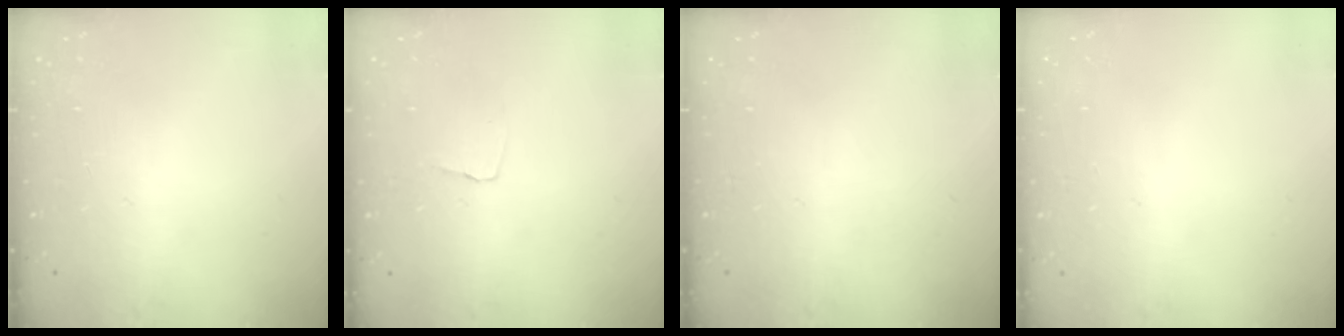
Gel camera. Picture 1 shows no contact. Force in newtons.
{"total": 2.9, "press": 2.8, "slide": 0.3}
{"total": 0.0}
{"total": 0.0}